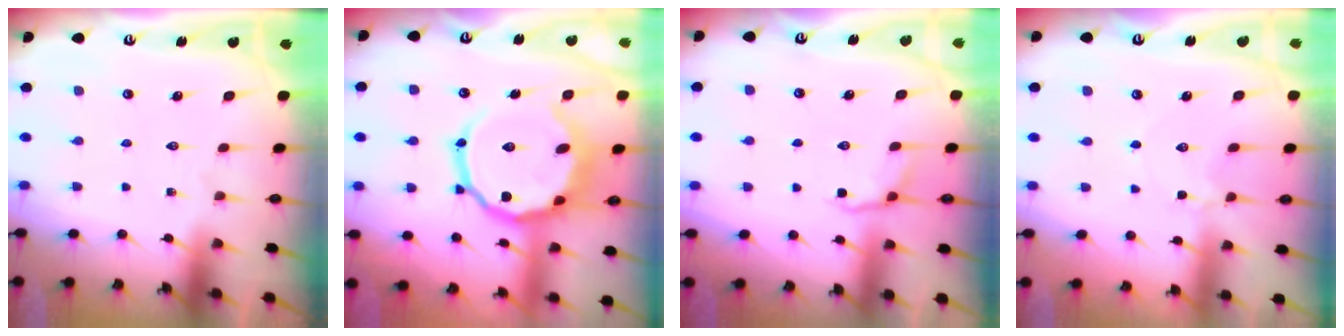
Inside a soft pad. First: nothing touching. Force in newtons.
{"total": 16.1, "press": 15.9, "slide": 2.5}
{"total": 3.6, "press": 2.8, "slide": 2.3}
{"total": 2.2, "press": 2.1, "slide": 0.3}